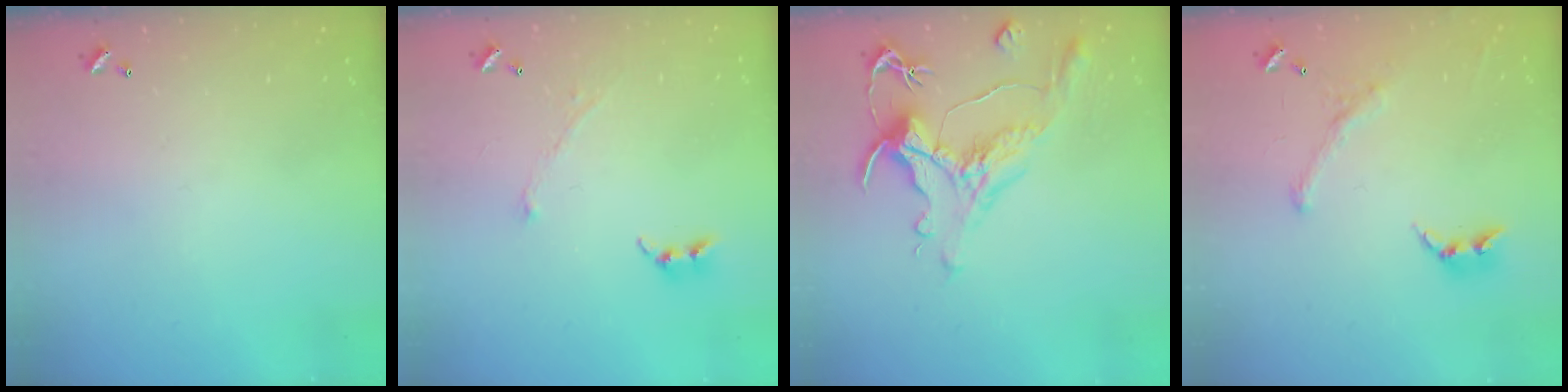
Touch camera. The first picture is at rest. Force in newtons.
{"total": 2.9, "press": 2.9, "slide": 0.4}
{"total": 1.7, "press": 0.9, "slide": 1.4}
{"total": 1.2, "press": 0.5, "slide": 1.1}